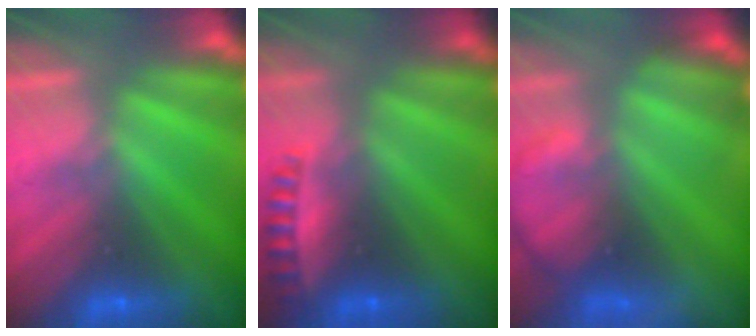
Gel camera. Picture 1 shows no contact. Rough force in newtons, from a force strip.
{"total": 2.6}
{"total": 9.1}